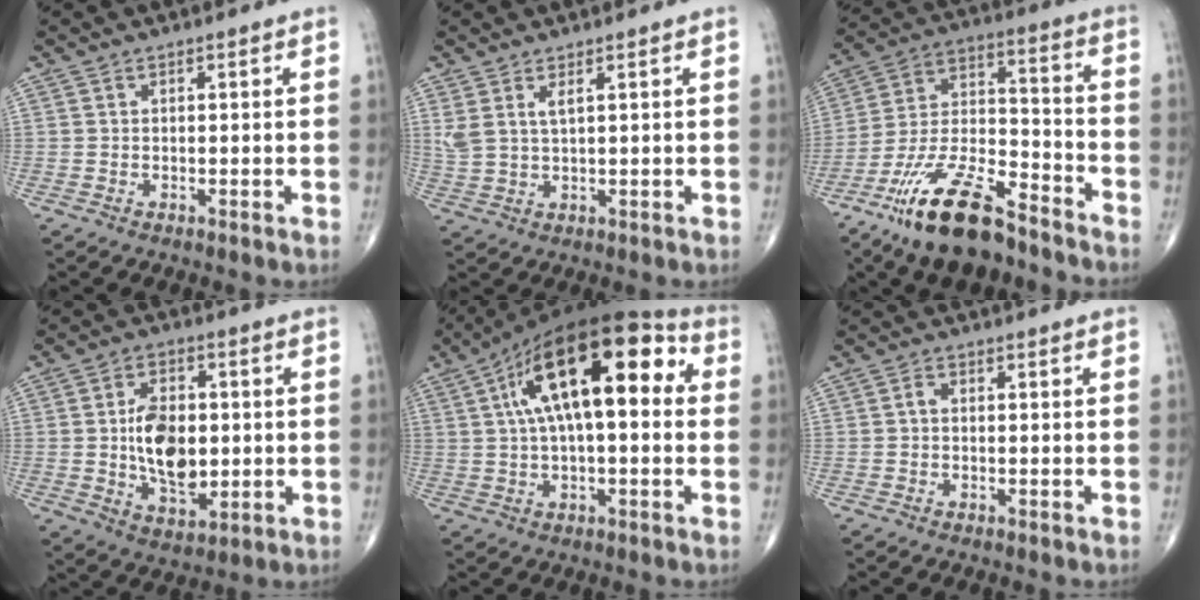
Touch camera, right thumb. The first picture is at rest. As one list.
[{"total": 3.9, "force": [1.9, 1.2, 3.2], "torque": [-0.079, -0.006, 0.047]}, {"total": 18.3, "force": [-13.0, 6.3, 11.2], "torque": [-0.211, 0.074, -0.237]}, {"total": 12.4, "force": [-0.1, 7.5, 9.8], "torque": [-0.139, -0.003, 0.004]}, {"total": 20.7, "force": [4.5, 8.7, 18.3], "torque": [-0.283, 0.040, 0.059]}, {"total": 1.1, "force": [-0.2, 0.7, 0.8], "torque": [-0.012, 0.002, -0.007]}]